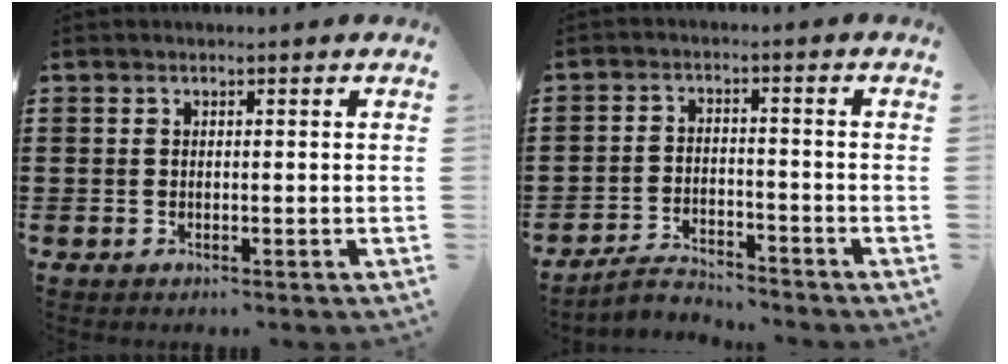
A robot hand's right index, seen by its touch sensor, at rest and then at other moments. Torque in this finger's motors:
{"motor_torque": [-1.25, 0.45, -0.87, -0.21]}